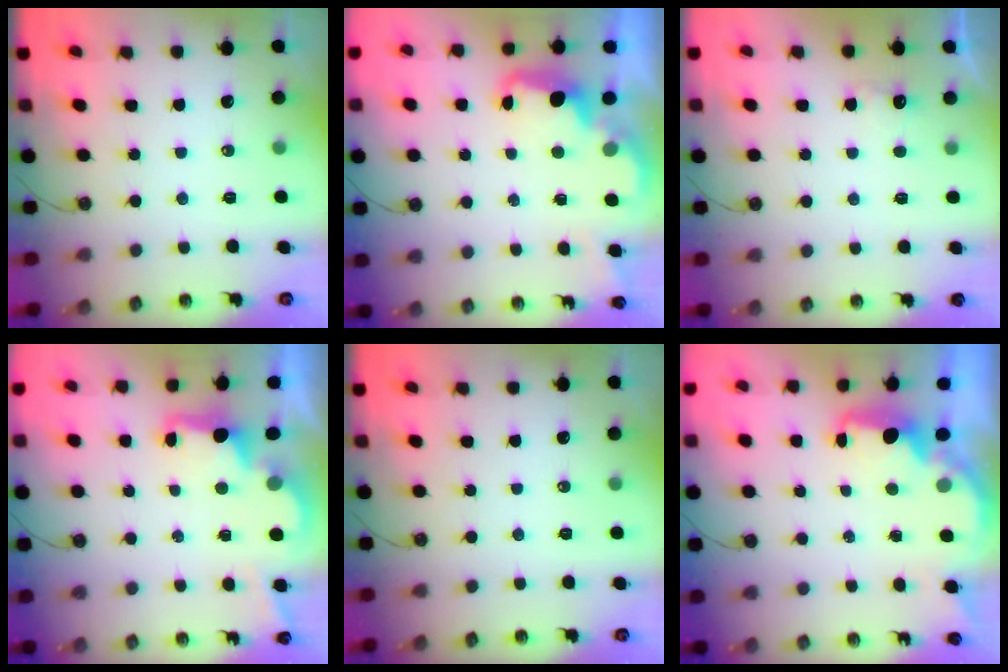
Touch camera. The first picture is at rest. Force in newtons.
{"total": 2.8, "press": 2.7, "slide": 0.7}
{"total": 2.1, "press": 2.0, "slide": 0.9}
{"total": 2.7, "press": 2.6, "slide": 0.8}
{"total": 0.0}
{"total": 3.3, "press": 3.3, "slide": 0.6}